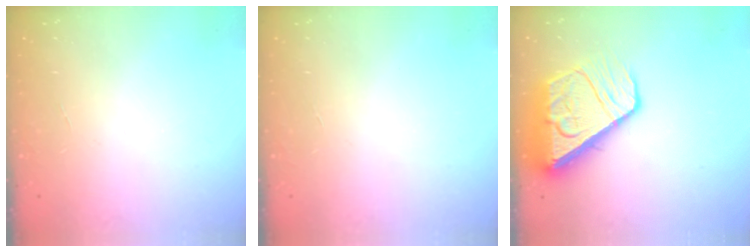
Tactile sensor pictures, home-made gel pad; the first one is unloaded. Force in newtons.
{"total": 0.0}
{"total": 12.5, "press": 12.5, "slide": 1.4}